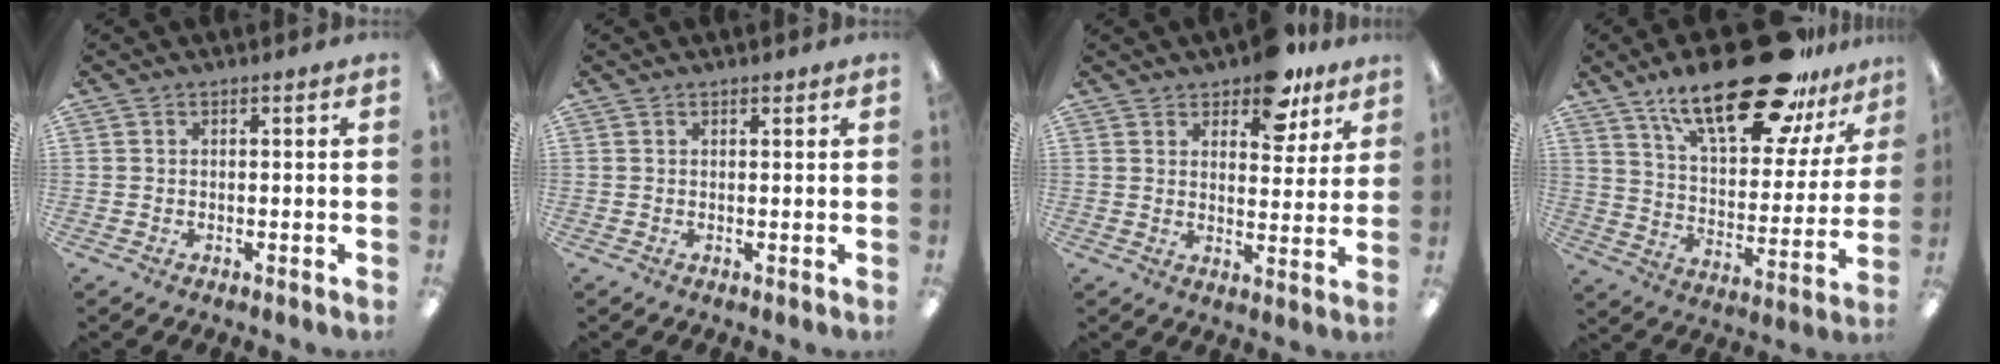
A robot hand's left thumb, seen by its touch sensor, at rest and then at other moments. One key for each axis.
{"total": 0.9, "fx": 0.7, "fy": 0.5, "fz": 0.3, "tx": 0.001, "ty": -0.003, "tz": 0.012}
{"total": 9.5, "fx": 7.4, "fy": 4.4, "fz": 4.2, "tx": -0.048, "ty": -0.041, "tz": 0.130}
{"total": 26.7, "fx": 18.6, "fy": 9.9, "fz": 16.3, "tx": -0.253, "ty": -0.103, "tz": 0.309}